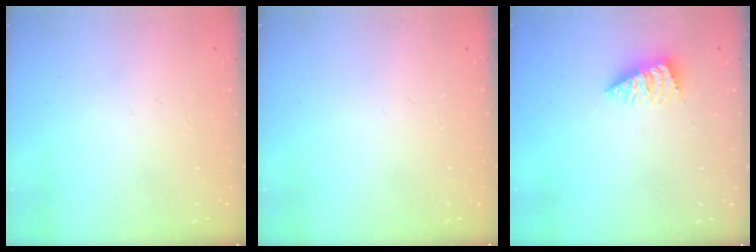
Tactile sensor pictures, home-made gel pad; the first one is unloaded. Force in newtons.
{"total": 0.0}
{"total": 1.9, "press": 1.9, "slide": 0.2}